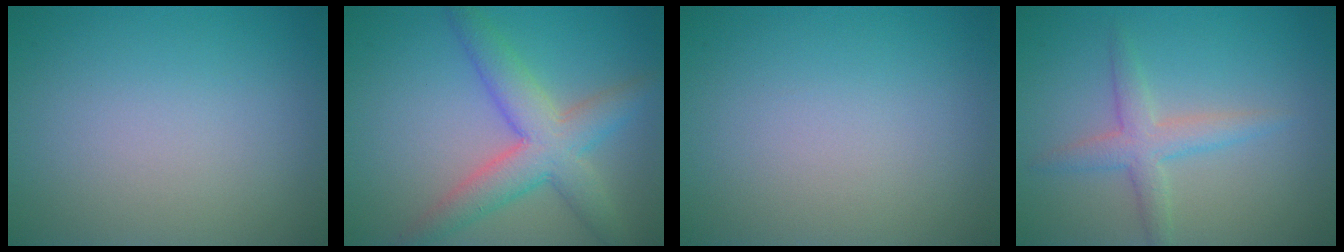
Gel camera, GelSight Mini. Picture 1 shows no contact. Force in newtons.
{"total": 5.9, "press": 5.9, "slide": 0.2}
{"total": 0.0}
{"total": 2.8, "press": 2.8, "slide": 0.1}